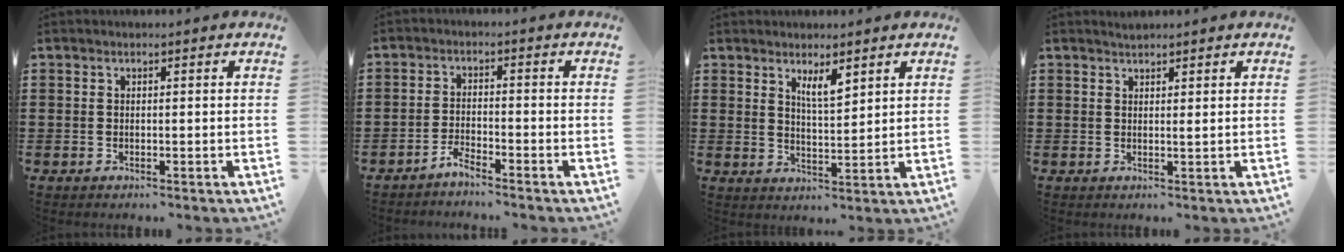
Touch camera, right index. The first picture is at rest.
{"total": 2.4, "force": [-2.3, -0.1, 0.5], "torque": [-0.020, 0.001, -0.050]}
{"total": 3.6, "force": [2.6, 0.9, 2.4], "torque": [-0.051, 0.002, 0.045]}
{"total": 1.1, "force": [1.1, 0.0, 0.1], "torque": [-0.004, 0.001, 0.022]}